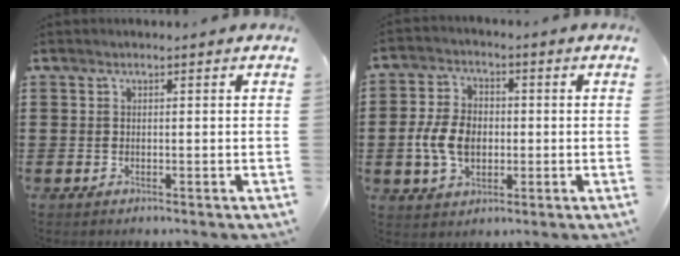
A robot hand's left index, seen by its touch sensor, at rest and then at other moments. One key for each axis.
{"total": 7.1, "fx": -0.9, "fy": 4.9, "fz": 5.0, "tx": -0.123, "ty": 0.005, "tz": -0.024}